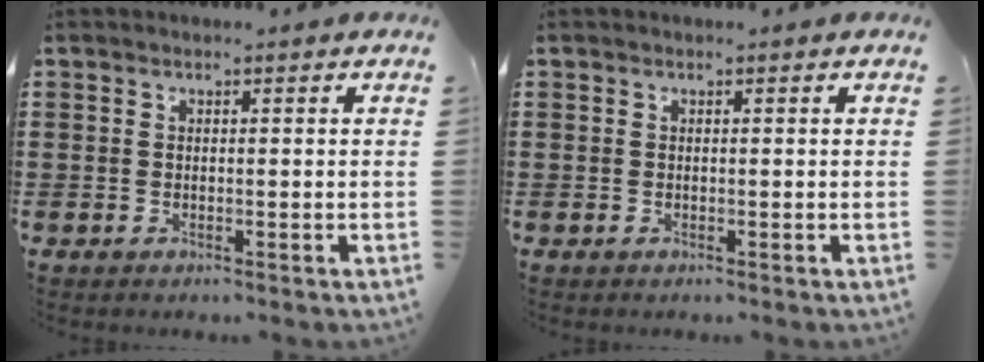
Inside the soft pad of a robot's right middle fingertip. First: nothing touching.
{"total": 0.0}